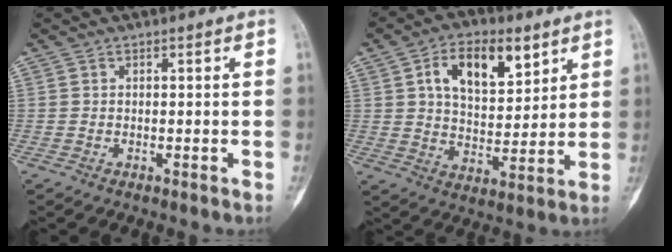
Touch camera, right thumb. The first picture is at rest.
{"total": 13.5, "force": [5.9, 7.4, 9.6], "torque": [-0.125, -0.019, 0.103]}